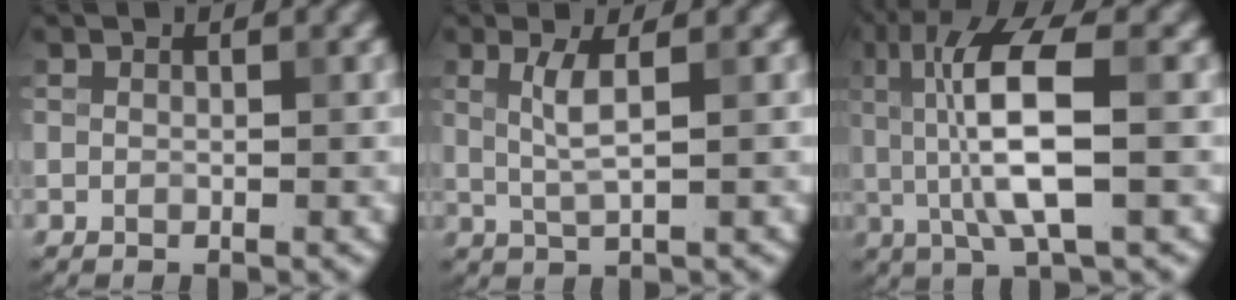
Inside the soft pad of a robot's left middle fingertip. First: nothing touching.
{"total": 2.5, "force": [0.7, 0.5, 2.3], "torque": [-0.051, -0.003, 0.016]}
{"total": 7.7, "force": [0.5, 1.9, 7.4], "torque": [-0.144, 0.004, 0.011]}